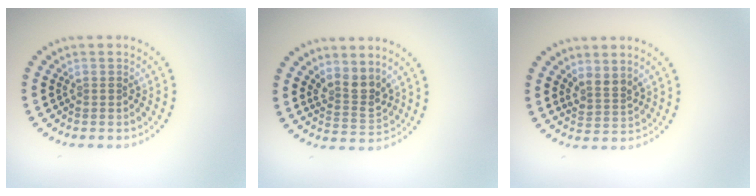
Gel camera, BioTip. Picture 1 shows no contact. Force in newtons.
{"total": 2.8, "press": 2.1, "slide": 1.9}
{"total": 2.1, "press": 1.5, "slide": 1.5}